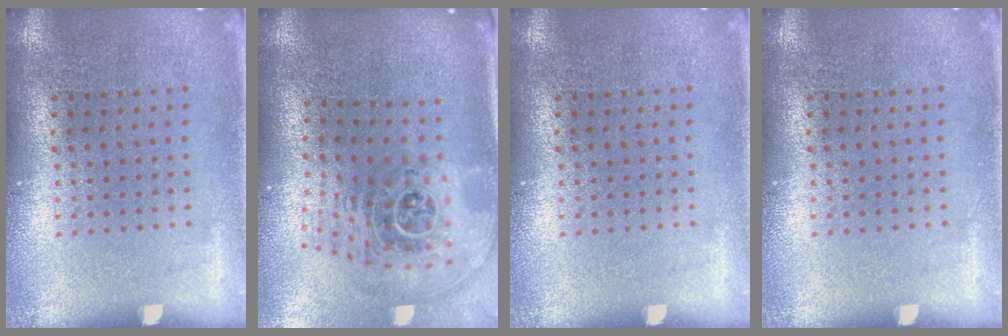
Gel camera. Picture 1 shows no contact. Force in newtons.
{"total": 2.6, "press": 1.8, "slide": 1.9}
{"total": 0.0}
{"total": 0.0}